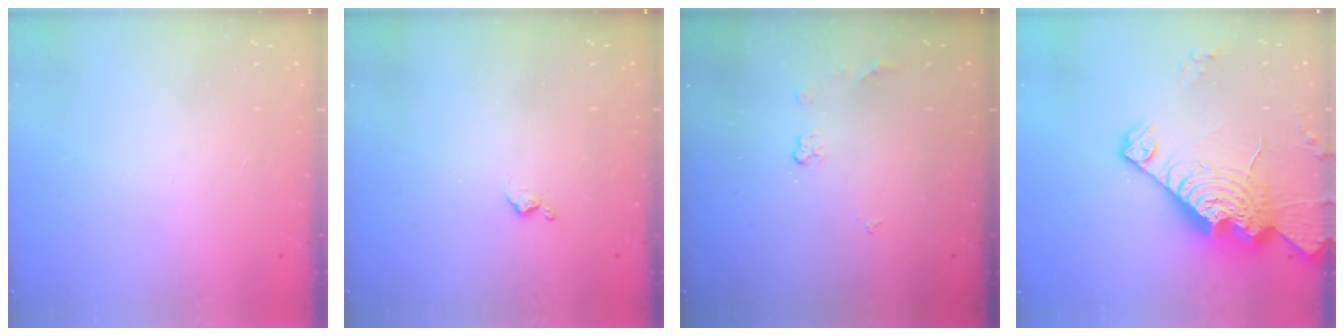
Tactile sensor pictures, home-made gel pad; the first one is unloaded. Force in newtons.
{"total": 3.4, "press": 3.3, "slide": 0.6}
{"total": 3.8, "press": 3.8, "slide": 0.6}
{"total": 21.7, "press": 21.6, "slide": 2.0}